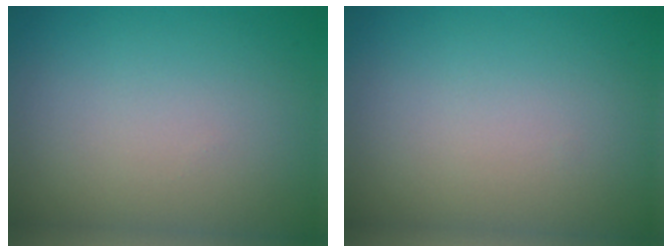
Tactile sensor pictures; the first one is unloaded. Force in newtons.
{"total": 0.0}